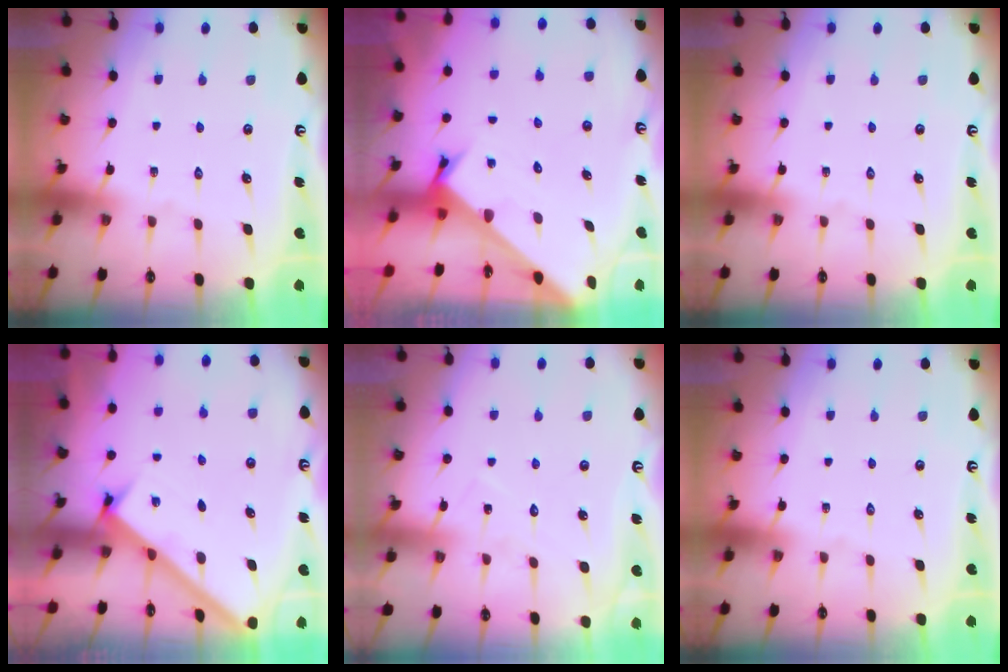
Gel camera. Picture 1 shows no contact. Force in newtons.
{"total": 2.2, "press": 2.2, "slide": 0.1}
{"total": 0.0}
{"total": 2.7, "press": 2.7, "slide": 0.3}
{"total": 7.3, "press": 7.3, "slide": 0.3}
{"total": 0.0}